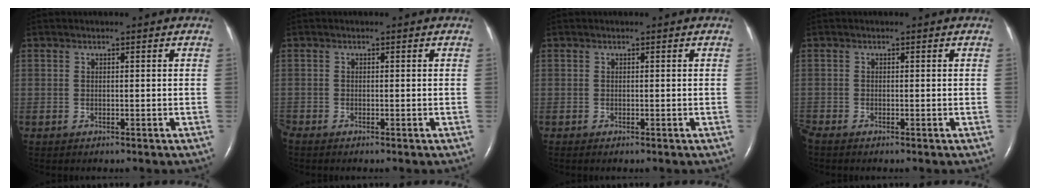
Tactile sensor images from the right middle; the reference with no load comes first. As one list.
[{"total": 0.6, "force": [-0.6, -0.1, 0.1], "torque": [-0.009, -0.004, -0.012]}, {"total": 0.0}, {"total": 0.9, "force": [-0.8, -0.1, 0.2], "torque": [-0.012, -0.005, -0.018]}]